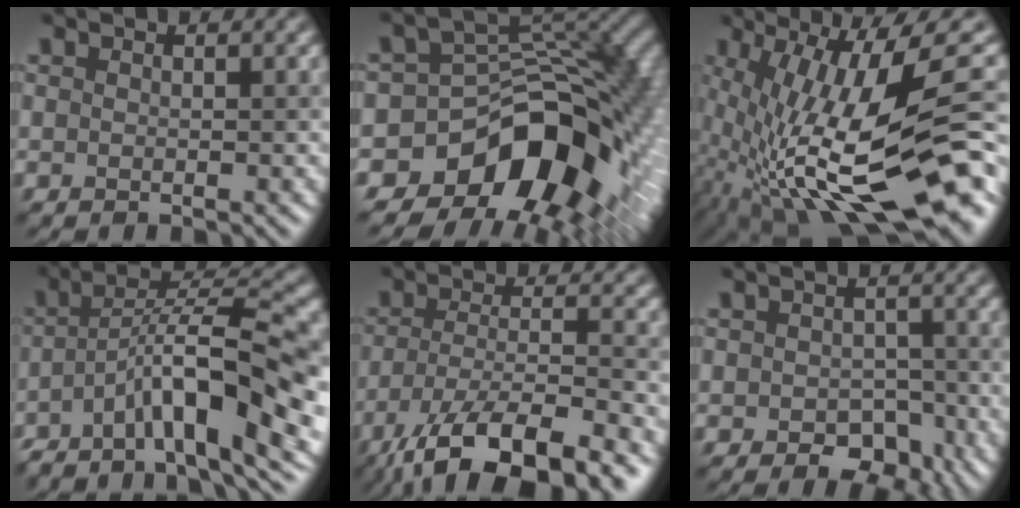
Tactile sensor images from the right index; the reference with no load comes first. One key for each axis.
{"total": 12.3, "fx": -5.2, "fy": 8.3, "fz": 7.5, "tx": -0.091, "ty": 0.005, "tz": -0.093}
{"total": 17.3, "fx": -2.4, "fy": 5.4, "fz": 16.2, "tx": -0.287, "ty": -0.007, "tz": -0.028}
{"total": 11.7, "fx": -4.6, "fy": 3.2, "fz": 10.3, "tx": -0.155, "ty": 0.008, "tz": -0.083}
{"total": 11.2, "fx": -7.2, "fy": 3.8, "fz": 7.7, "tx": -0.145, "ty": -0.010, "tz": -0.128}
{"total": 3.9, "fx": -1.6, "fy": 2.7, "fz": 2.4, "tx": -0.027, "ty": -0.009, "tz": -0.025}